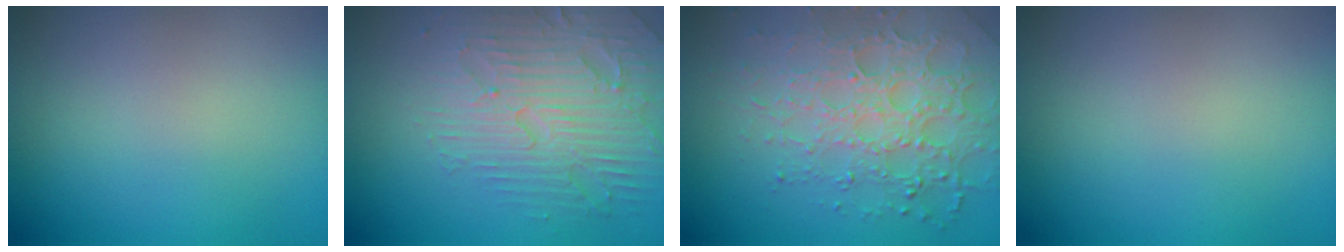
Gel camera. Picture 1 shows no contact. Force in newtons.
{"total": 4.7, "press": 4.6, "slide": 0.9}
{"total": 6.4, "press": 4.9, "slide": 4.1}
{"total": 0.0}